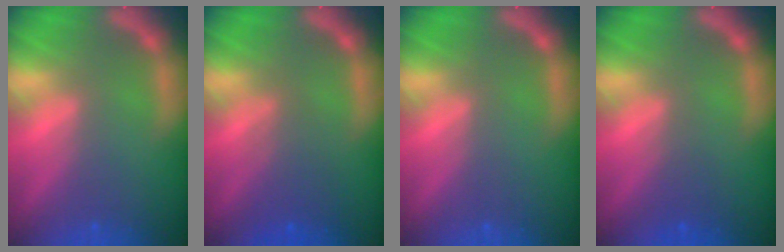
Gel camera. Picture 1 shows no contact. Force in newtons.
{"total": 3.1}
{"total": 0.0}
{"total": 1.5}